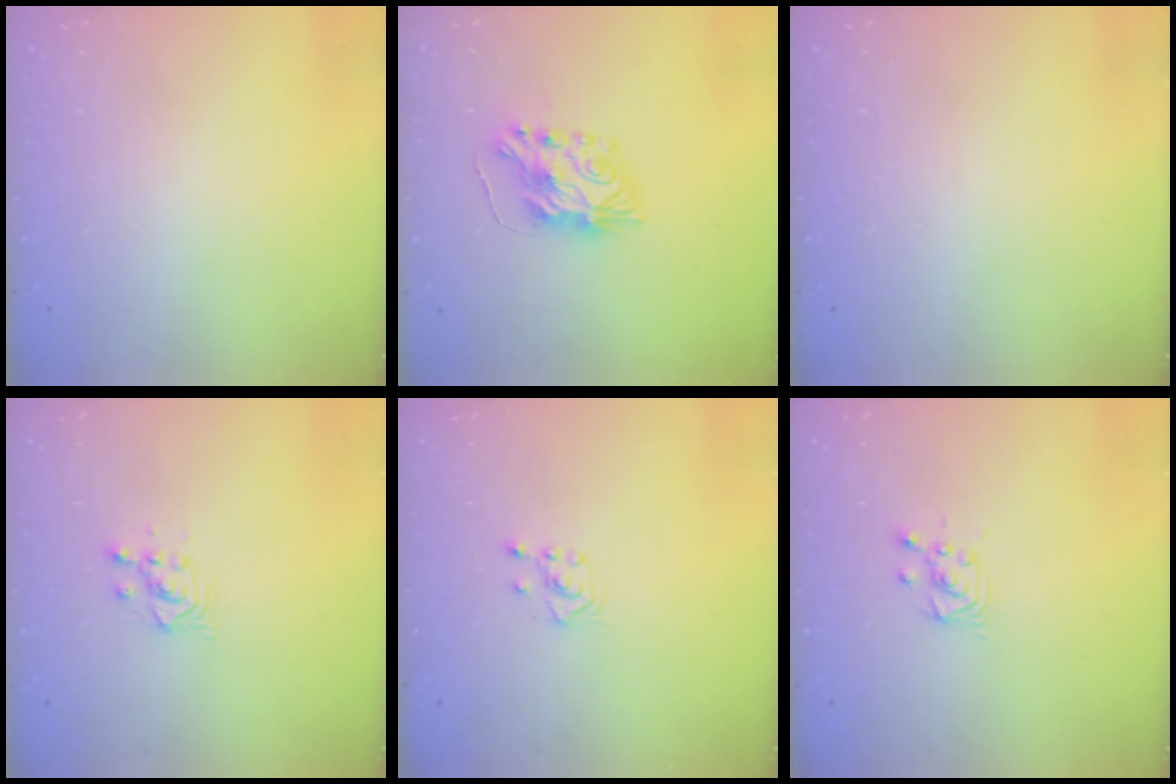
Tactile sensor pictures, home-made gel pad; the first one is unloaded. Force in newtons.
{"total": 8.1, "press": 8.0, "slide": 0.8}
{"total": 0.0}
{"total": 2.9, "press": 2.9, "slide": 0.1}
{"total": 2.6, "press": 2.4, "slide": 0.8}
{"total": 4.2, "press": 4.2, "slide": 0.5}